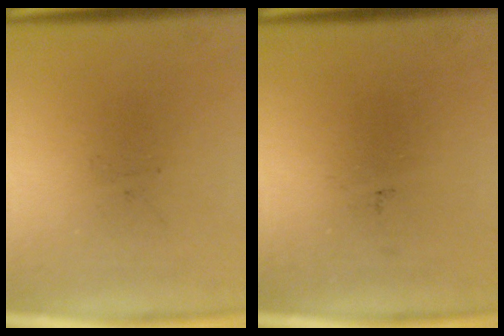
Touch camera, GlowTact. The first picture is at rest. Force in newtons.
{"total": 0.0}